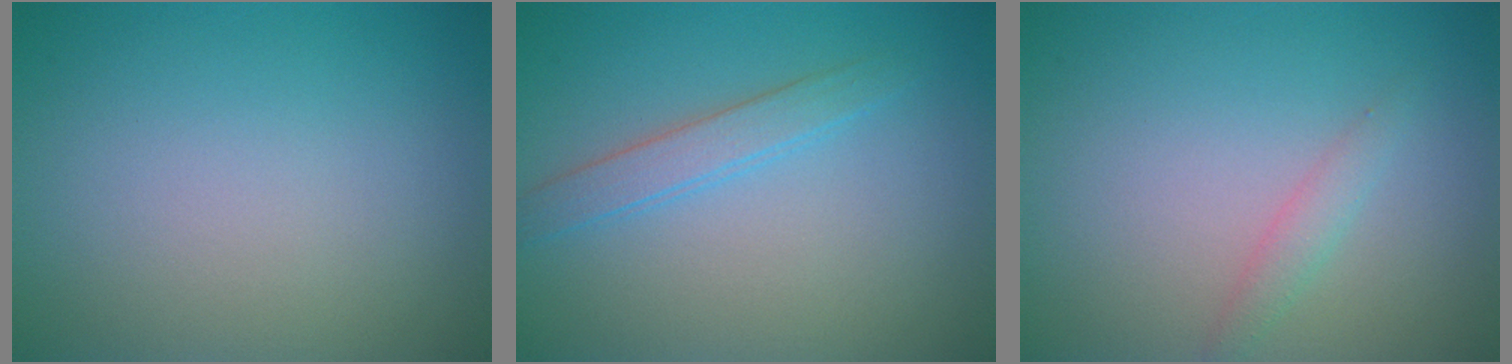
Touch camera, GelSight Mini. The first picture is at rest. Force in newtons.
{"total": 2.1, "press": 2.1, "slide": 0.1}
{"total": 1.3, "press": 1.3, "slide": 0.0}